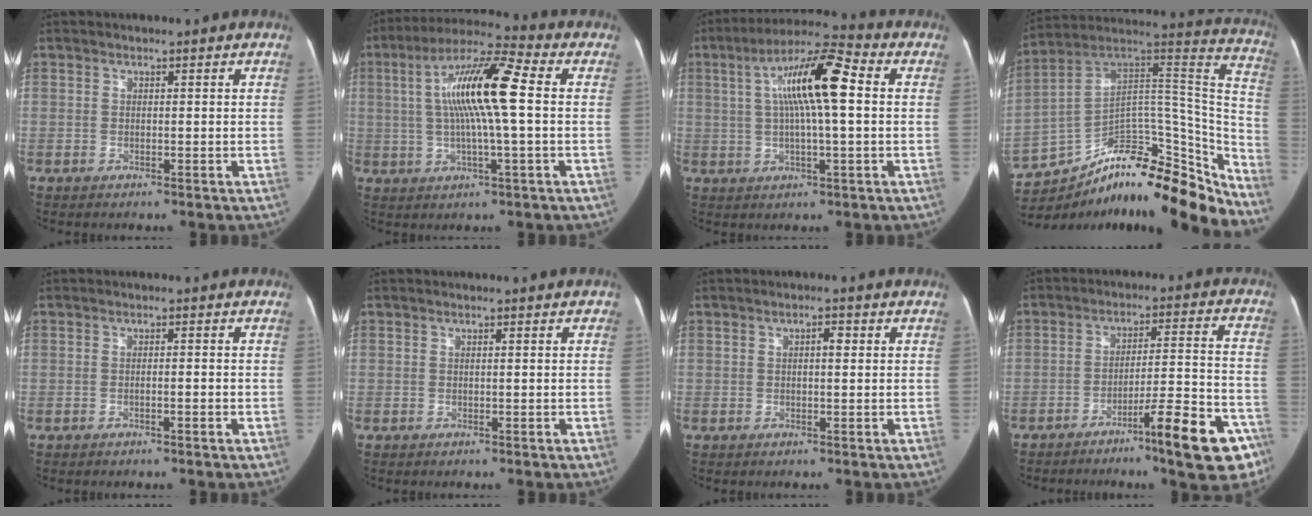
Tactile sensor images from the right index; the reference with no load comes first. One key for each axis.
{"total": 13.3, "fx": 1.2, "fy": 1.0, "fz": 13.2, "tx": -0.248, "ty": 0.020, "tz": 0.016}
{"total": 12.3, "fx": 2.0, "fy": 1.6, "fz": 12.1, "tx": -0.219, "ty": 0.028, "tz": 0.028}
{"total": 23.3, "fx": -19.0, "fy": 7.9, "fz": 11.0, "tx": -0.105, "ty": 0.087, "tz": -0.282}
{"total": 1.1, "fx": -0.4, "fy": 0.0, "fz": 1.0, "tx": -0.014, "ty": 0.005, "tz": -0.006}
{"total": 0.0}
{"total": 1.8, "fx": 0.4, "fy": 0.6, "fz": 1.6, "tx": -0.027, "ty": 0.006, "tz": 0.005}
{"total": 13.8, "fx": -8.5, "fy": 1.5, "fz": 10.7, "tx": -0.136, "ty": 0.024, "tz": -0.121}